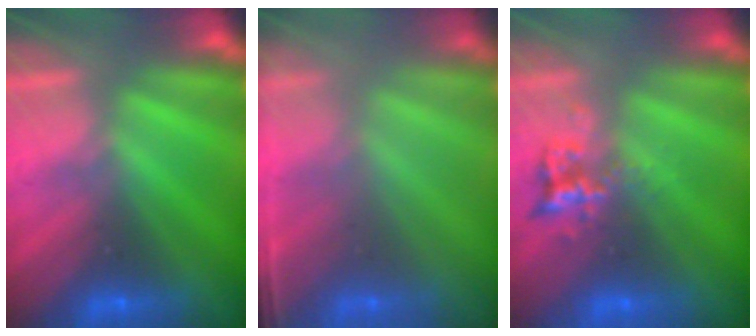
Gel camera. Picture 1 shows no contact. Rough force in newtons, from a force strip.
{"total": 1.0}
{"total": 2.4}